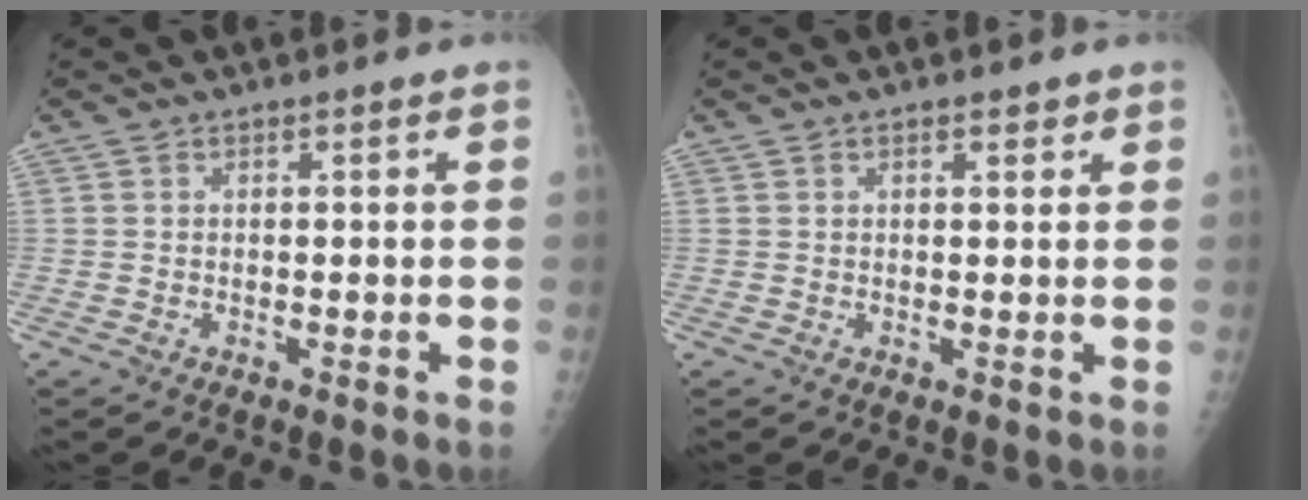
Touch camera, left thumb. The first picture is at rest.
{"total": 1.7, "force": [1.1, 0.8, 1.0], "torque": [-0.005, -0.004, 0.012]}